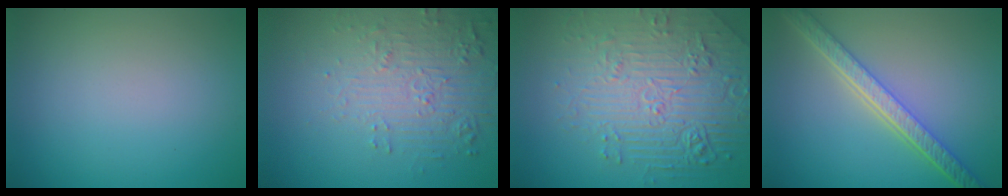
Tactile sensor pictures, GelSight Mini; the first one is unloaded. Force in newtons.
{"total": 5.6, "press": 3.8, "slide": 4.2}
{"total": 6.6, "press": 5.4, "slide": 3.8}
{"total": 5.5, "press": 4.3, "slide": 3.4}